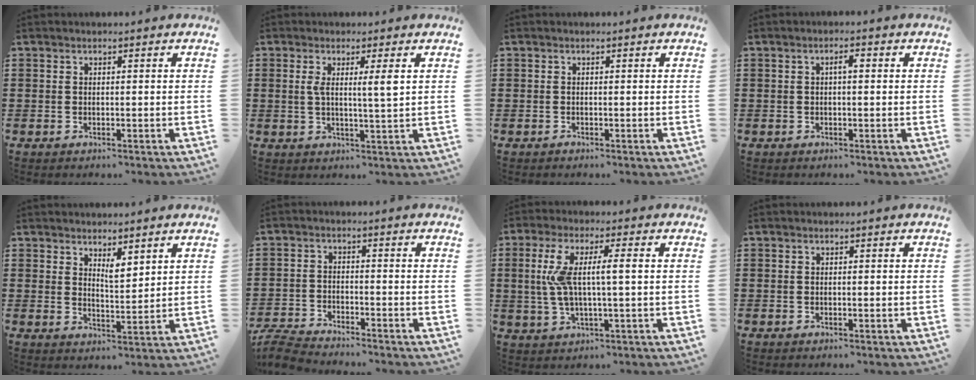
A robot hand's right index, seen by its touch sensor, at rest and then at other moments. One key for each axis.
{"total": 4.3, "fx": 1.1, "fy": 0.2, "fz": 4.2, "tx": -0.083, "ty": -0.003, "tz": 0.015}
{"total": 0.5, "fx": -0.5, "fy": 0.2, "fz": -0.1, "tx": 0.001, "ty": 0.002, "tz": -0.011}
{"total": 1.6, "fx": 0.1, "fy": 0.4, "fz": 1.5, "tx": -0.030, "ty": 0.004, "tz": 0.000}
{"total": 3.4, "fx": 3.0, "fy": 0.8, "fz": 1.4, "tx": -0.025, "ty": -0.008, "tz": 0.052}
{"total": 4.7, "fx": -4.6, "fy": 0.2, "fz": 0.8, "tx": -0.034, "ty": -0.006, "tz": -0.099}
{"total": 7.6, "fx": 0.8, "fy": 1.3, "fz": 7.4, "tx": -0.162, "ty": -0.009, "tz": 0.002}
{"total": 0.0}